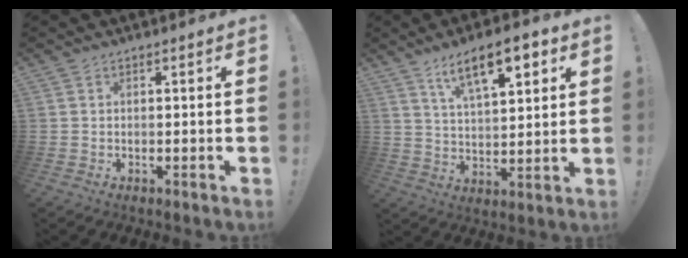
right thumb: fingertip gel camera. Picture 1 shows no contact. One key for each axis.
{"total": 13.7, "fx": 7.6, "fy": 4.8, "fz": 10.4, "tx": -0.168, "ty": -0.022, "tz": 0.124}